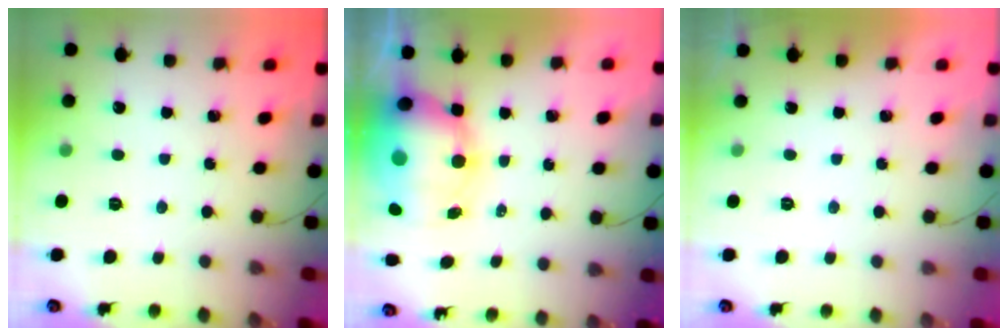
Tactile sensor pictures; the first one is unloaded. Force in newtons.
{"total": 14.2, "press": 13.9, "slide": 3.2}
{"total": 0.0}